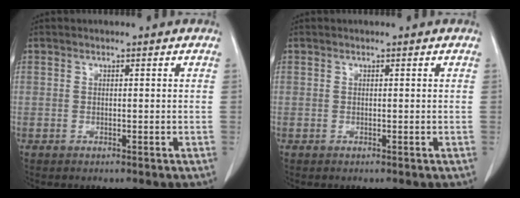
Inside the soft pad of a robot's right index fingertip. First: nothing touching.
{"total": 0.0}